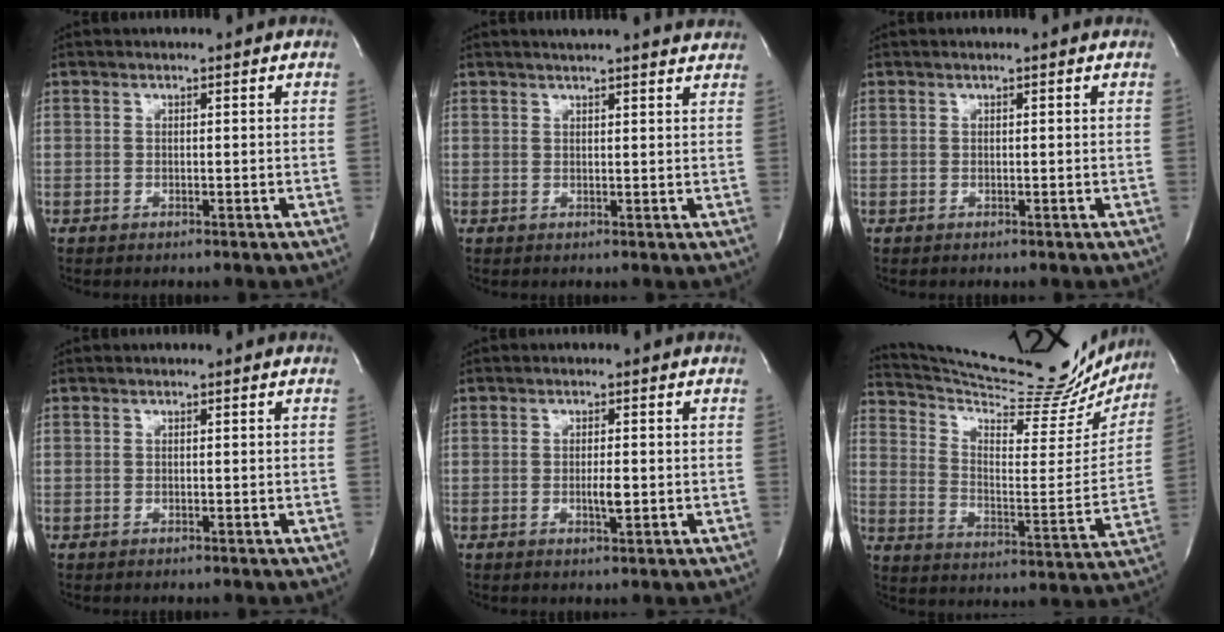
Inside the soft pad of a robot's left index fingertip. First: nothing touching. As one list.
[{"total": 11.5, "force": [10.6, 0.9, 4.4], "torque": [-0.060, 0.010, 0.119]}, {"total": 0.5, "force": [0.5, -0.1, 0.3], "torque": [-0.007, 0.003, 0.007]}, {"total": 0.0}, {"total": 2.0, "force": [-0.6, 0.4, 1.8], "torque": [-0.036, -0.007, -0.008]}, {"total": 26.1, "force": [24.2, 2.8, 9.2], "torque": [-0.150, -0.077, 0.328]}]